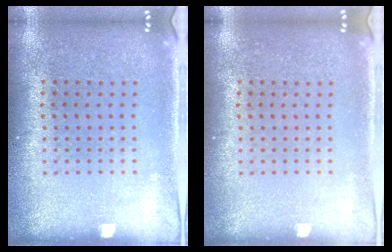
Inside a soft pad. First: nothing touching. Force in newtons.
{"total": 0.0}